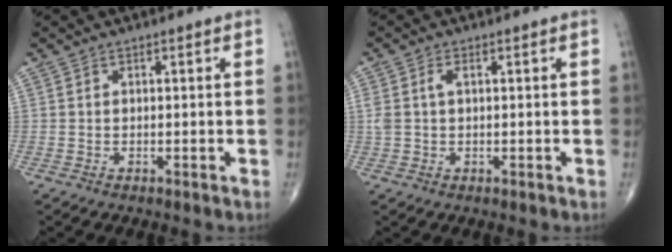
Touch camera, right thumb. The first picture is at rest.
{"total": 2.7, "force": [0.7, 1.4, 2.2], "torque": [-0.062, 0.012, 0.016]}